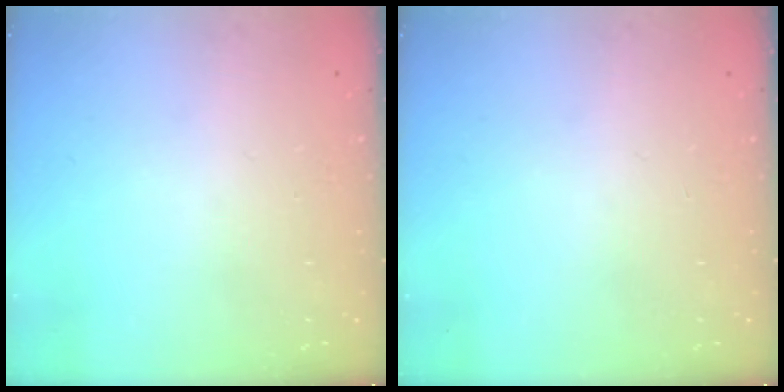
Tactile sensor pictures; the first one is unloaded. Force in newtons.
{"total": 0.0}